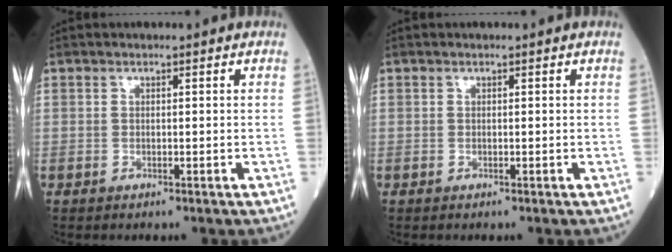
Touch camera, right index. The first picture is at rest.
{"total": 0.0}